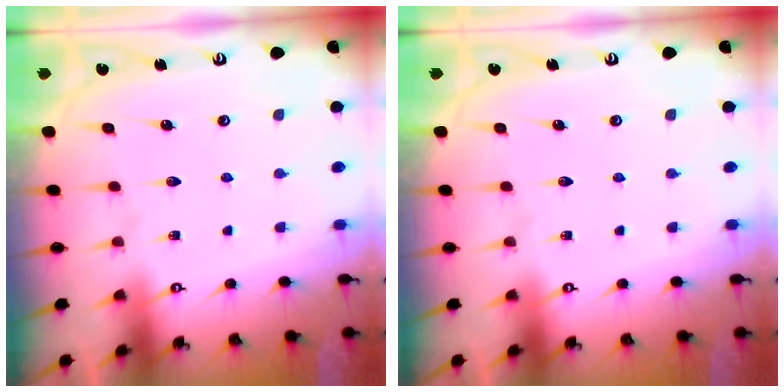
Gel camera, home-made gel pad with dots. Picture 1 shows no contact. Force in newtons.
{"total": 0.0}